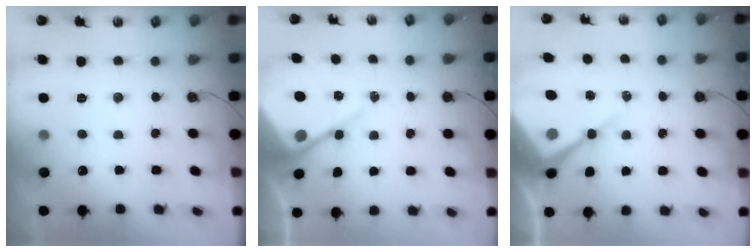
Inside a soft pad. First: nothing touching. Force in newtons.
{"total": 9.5, "press": 9.5, "slide": 1.0}
{"total": 12.8, "press": 12.8, "slide": 1.2}